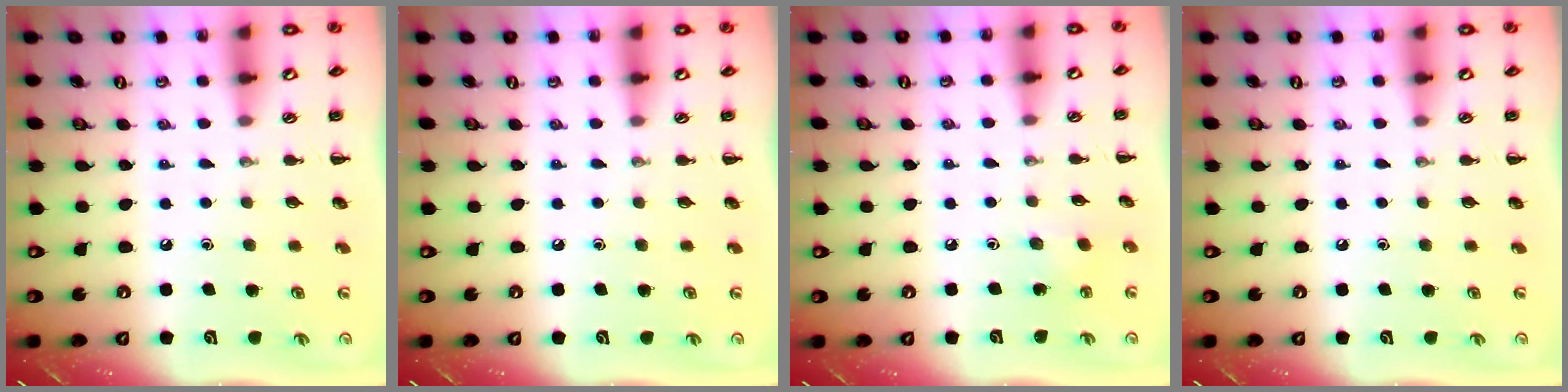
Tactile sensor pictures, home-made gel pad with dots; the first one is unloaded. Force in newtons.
{"total": 0.0}
{"total": 2.8, "press": 2.6, "slide": 0.9}
{"total": 0.0}